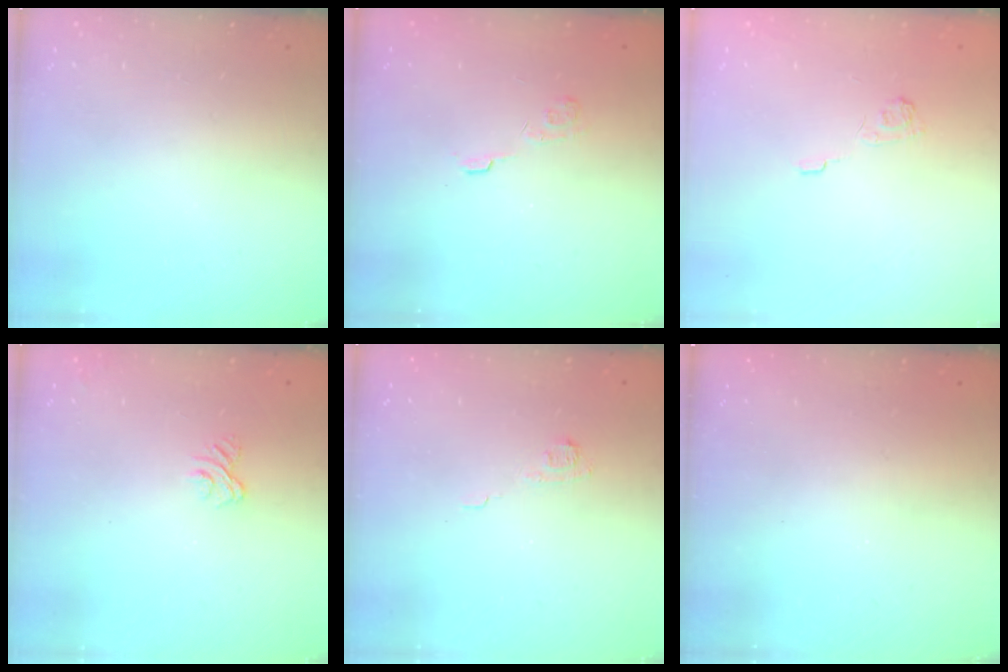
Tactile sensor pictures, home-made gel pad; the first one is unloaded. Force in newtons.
{"total": 2.8, "press": 2.4, "slide": 1.5}
{"total": 2.5, "press": 2.1, "slide": 1.3}
{"total": 2.3, "press": 2.0, "slide": 1.2}
{"total": 3.9, "press": 3.7, "slide": 1.1}
{"total": 2.4, "press": 2.3, "slide": 0.8}